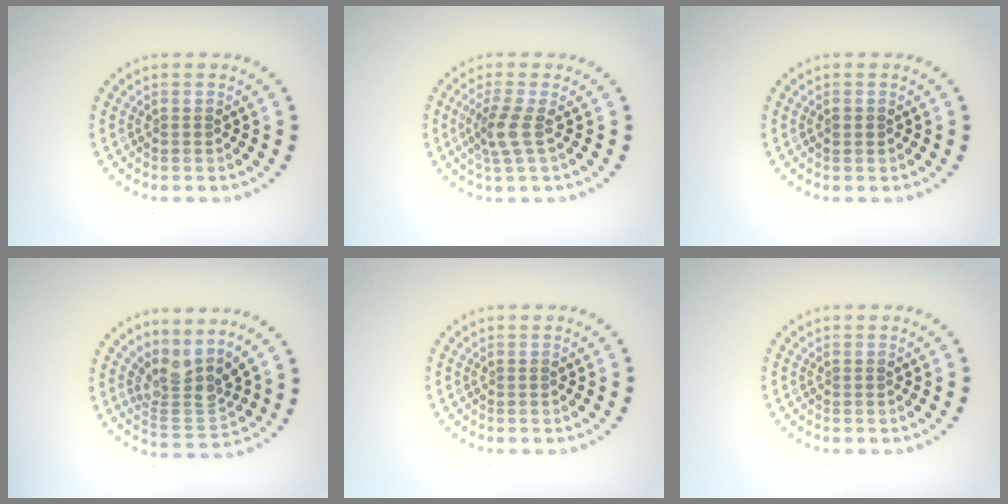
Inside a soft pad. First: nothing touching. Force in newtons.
{"total": 2.4, "press": 1.8, "slide": 1.6}
{"total": 0.9, "press": 0.9, "slide": 0.1}
{"total": 3.6, "press": 2.6, "slide": 2.5}
{"total": 0.0}
{"total": 0.0}